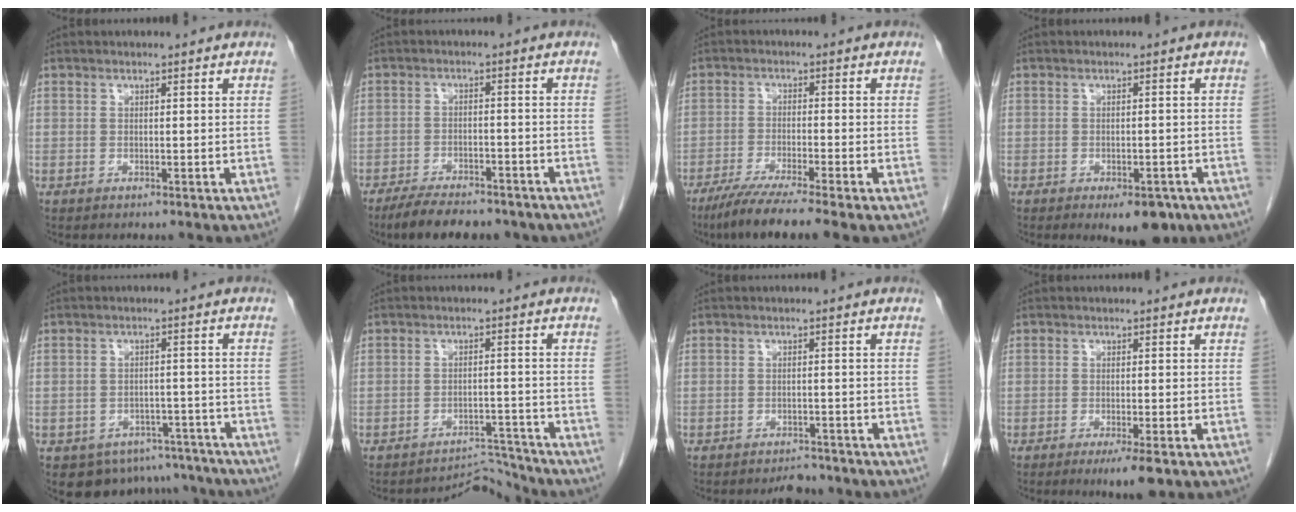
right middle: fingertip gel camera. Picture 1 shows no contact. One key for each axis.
{"total": 10.9, "fx": -8.9, "fy": 3.5, "fz": 5.2, "tx": -0.076, "ty": -0.004, "tz": -0.127}
{"total": 8.2, "fx": -6.1, "fy": -0.5, "fz": 5.4, "tx": -0.087, "ty": -0.022, "tz": -0.102}
{"total": 5.5, "fx": -3.5, "fy": 2.3, "fz": 3.6, "tx": -0.036, "ty": -0.001, "tz": -0.041}
{"total": 9.7, "fx": -7.8, "fy": 5.6, "fz": 1.5, "tx": -0.005, "ty": 0.017, "tz": -0.087}
{"total": 4.5, "fx": -4.1, "fy": -0.1, "fz": -1.8, "tx": 0.041, "ty": 0.017, "tz": -0.058}
{"total": 3.0, "fx": -2.8, "fy": 1.1, "fz": 0.4, "tx": -0.008, "ty": -0.001, "tz": -0.041}
{"total": 3.8, "fx": -2.2, "fy": 0.6, "fz": 3.1, "tx": -0.045, "ty": -0.008, "tz": -0.032}